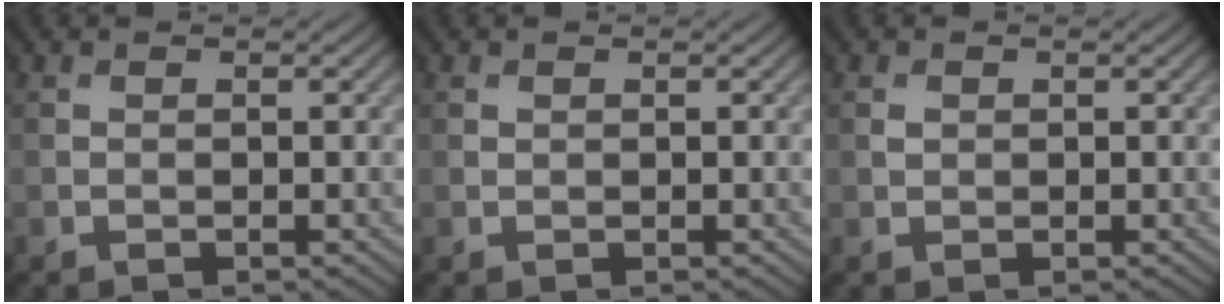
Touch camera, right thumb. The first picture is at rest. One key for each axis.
{"total": 0.6, "fx": 0.5, "fy": 0.3, "fz": 0.0, "tx": 0.001, "ty": -0.002, "tz": 0.011}
{"total": 0.6, "fx": 0.4, "fy": 0.4, "fz": -0.2, "tx": 0.001, "ty": -0.002, "tz": 0.008}